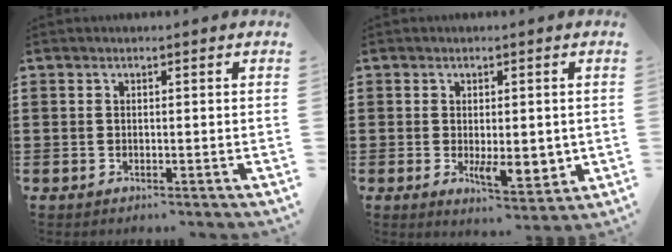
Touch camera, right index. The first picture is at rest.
{"total": 5.6, "force": [-0.6, 2.5, 5.0], "torque": [-0.078, -0.005, -0.012]}